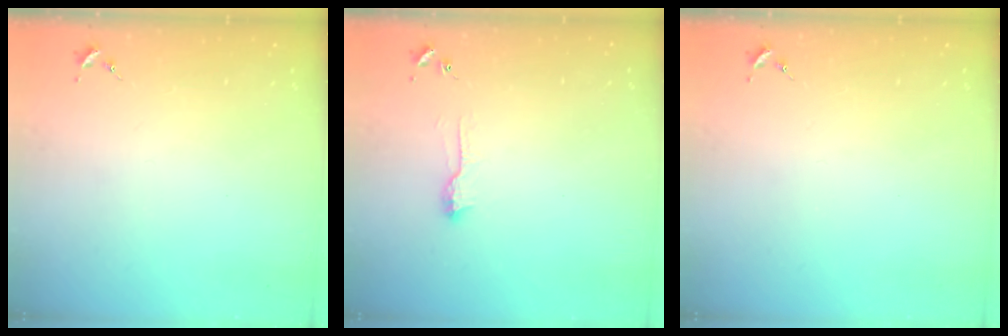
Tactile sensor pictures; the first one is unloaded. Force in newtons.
{"total": 6.6, "press": 6.5, "slide": 0.8}
{"total": 0.0}